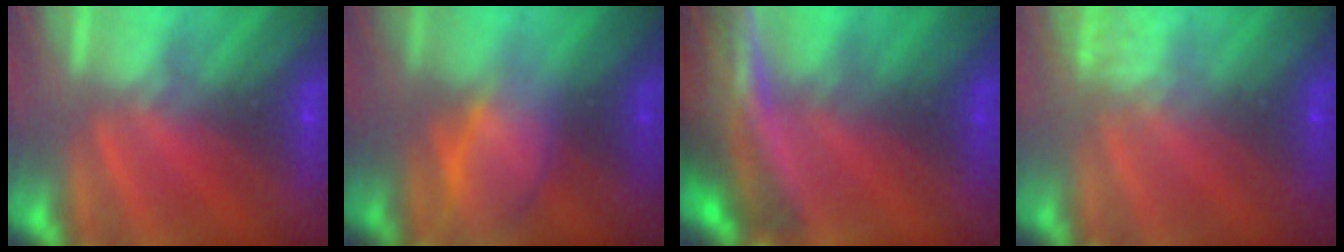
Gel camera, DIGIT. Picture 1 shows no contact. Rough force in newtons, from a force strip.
{"total": 2.9}
{"total": 7.5}
{"total": 1.8}